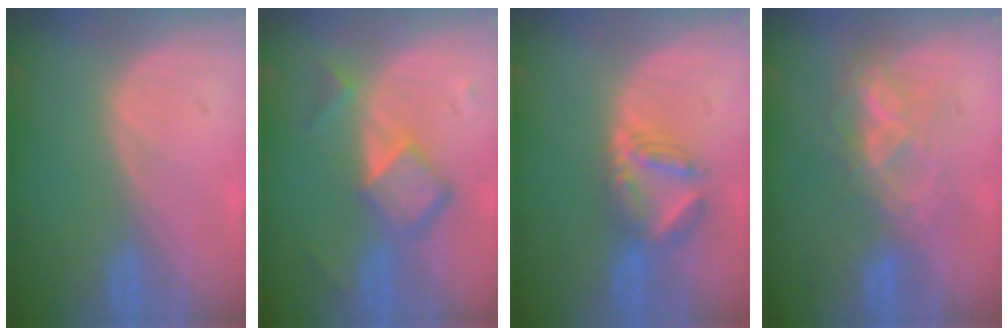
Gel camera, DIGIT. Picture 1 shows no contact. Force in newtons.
{"total": 6.9, "press": 5.9, "slide": 3.6}
{"total": 5.8, "press": 5.7, "slide": 1.2}
{"total": 6.9, "press": 6.0, "slide": 3.3}